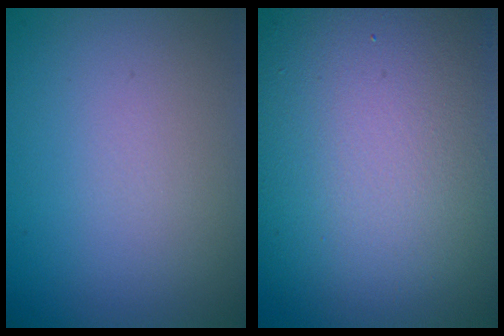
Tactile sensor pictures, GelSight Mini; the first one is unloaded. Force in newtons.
{"total": 15.0, "press": 15.0, "slide": 0.4}